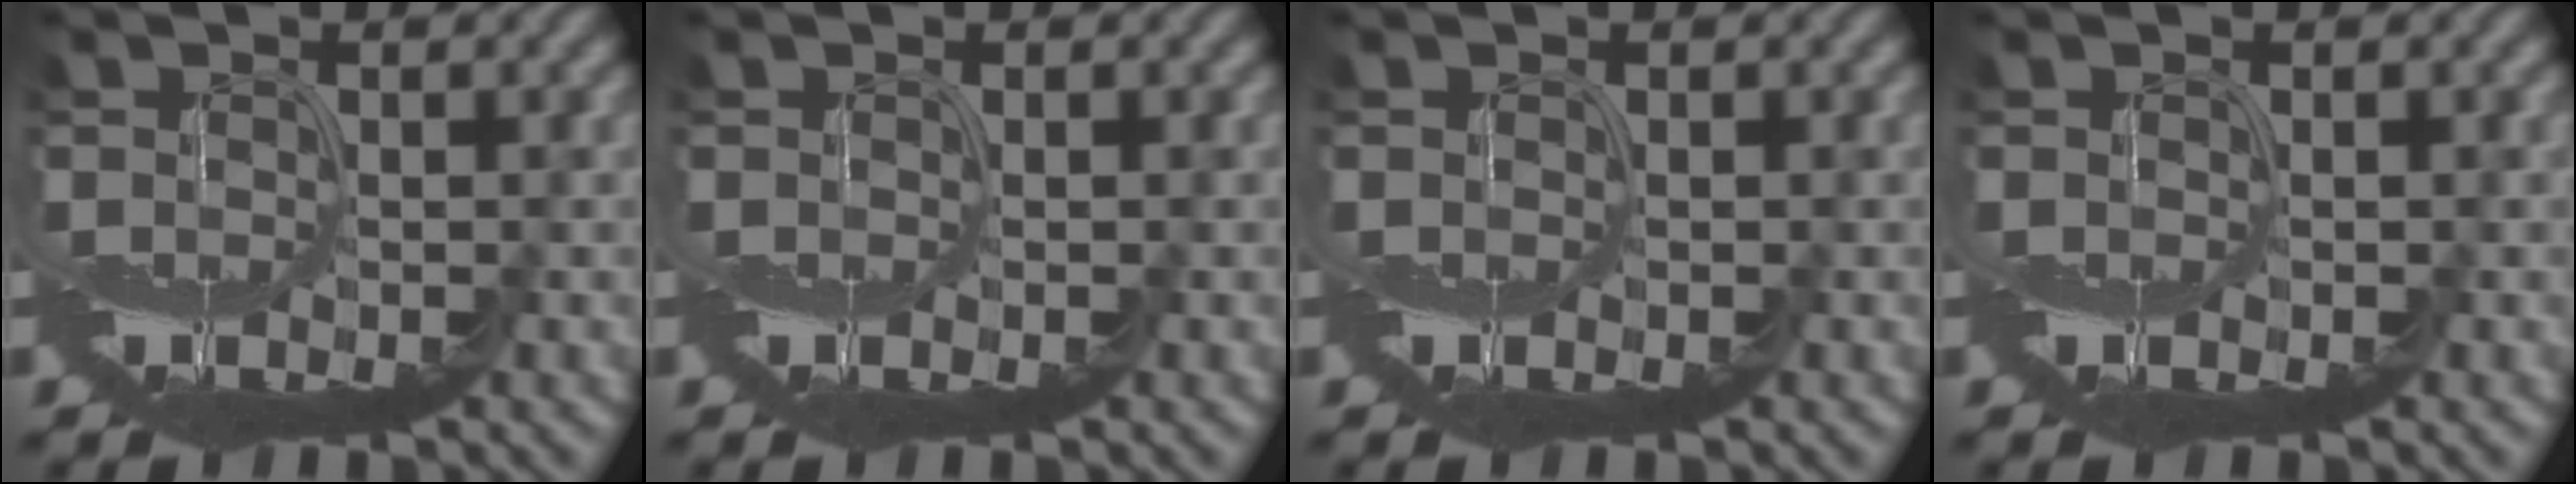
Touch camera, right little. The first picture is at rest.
{"total": 0.0}
{"total": 0.0}
{"total": 0.0}